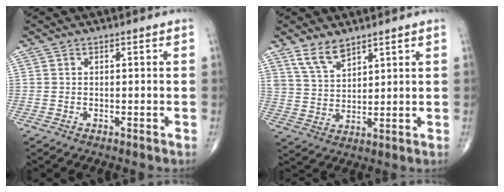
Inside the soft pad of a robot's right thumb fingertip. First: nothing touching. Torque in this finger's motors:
{"motor_torque": [-0.01, 0.17, 0.65, 0.63, 0.04]}